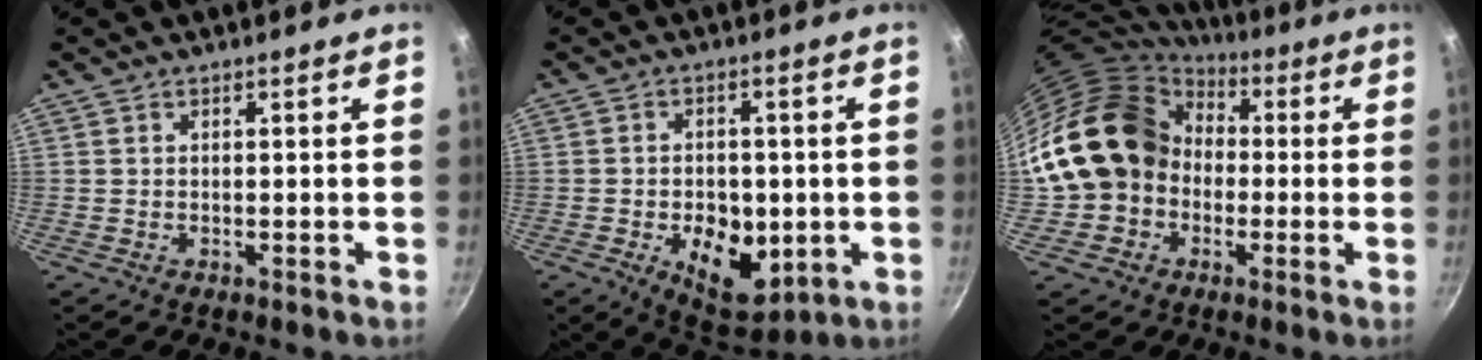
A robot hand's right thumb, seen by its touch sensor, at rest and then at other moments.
{"total": 12.3, "force": [-2.7, 7.9, 9.0], "torque": [-0.093, -0.004, -0.026]}
{"total": 18.1, "force": [0.8, 15.4, 9.5], "torque": [-0.158, 0.050, 0.014]}